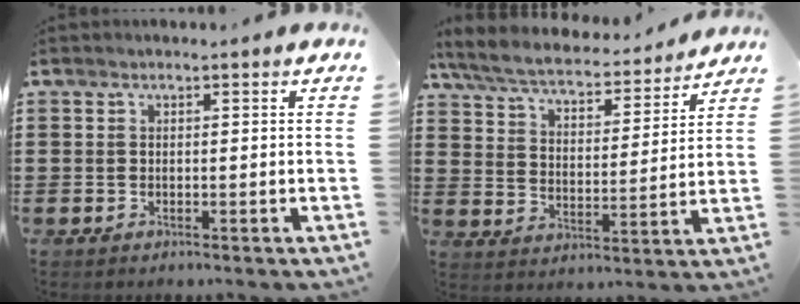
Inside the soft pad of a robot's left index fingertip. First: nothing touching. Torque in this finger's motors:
{"motor_torque": [0.66, -0.66, 0.46, 0.21]}